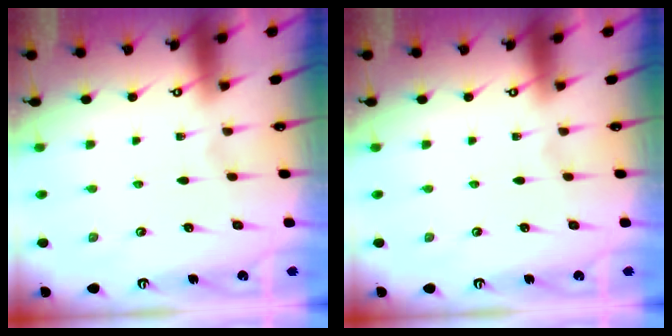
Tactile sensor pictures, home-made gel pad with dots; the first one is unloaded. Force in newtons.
{"total": 0.0}